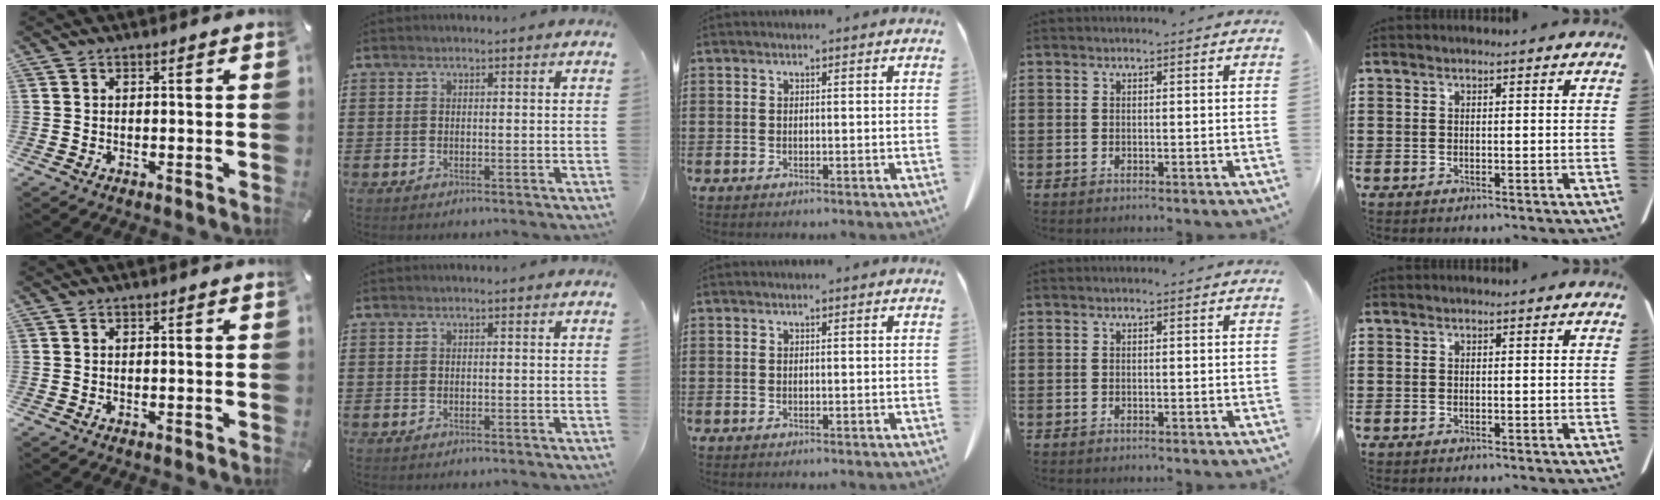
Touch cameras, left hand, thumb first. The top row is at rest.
{}